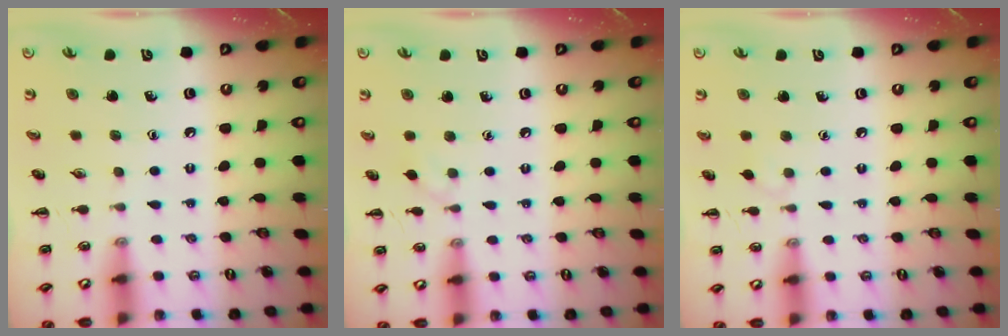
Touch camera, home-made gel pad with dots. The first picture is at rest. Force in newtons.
{"total": 3.0, "press": 2.8, "slide": 1.2}
{"total": 3.1, "press": 2.9, "slide": 1.3}